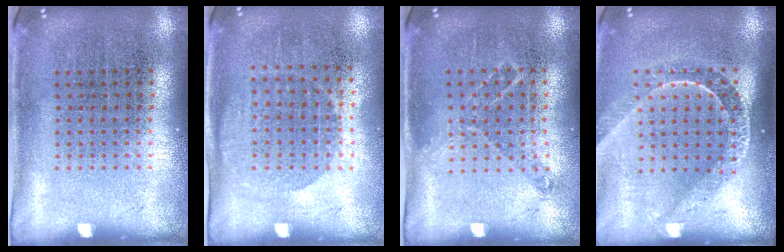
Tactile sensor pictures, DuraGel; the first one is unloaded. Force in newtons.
{"total": 1.1, "press": 1.0, "slide": 0.4}
{"total": 1.0, "press": 0.9, "slide": 0.3}
{"total": 2.1, "press": 1.6, "slide": 1.3}